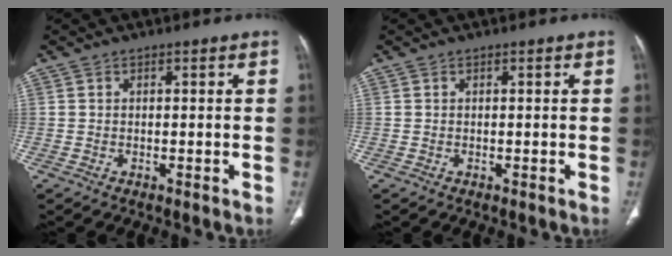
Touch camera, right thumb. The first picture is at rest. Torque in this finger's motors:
{"motor_torque": [-0.01, 0.01, -0.29, -0.29, 0.01]}